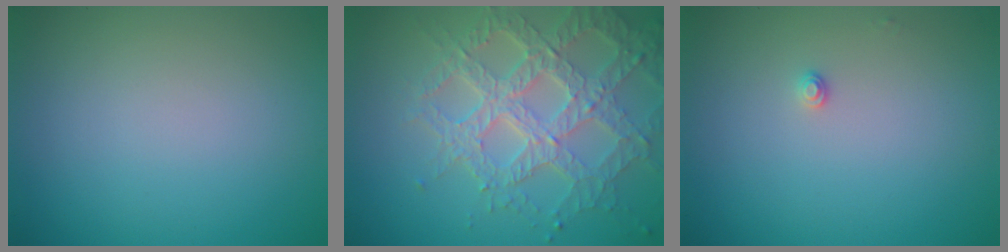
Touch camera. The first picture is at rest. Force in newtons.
{"total": 7.1, "press": 5.1, "slide": 4.9}
{"total": 0.8, "press": 0.8, "slide": 0.0}